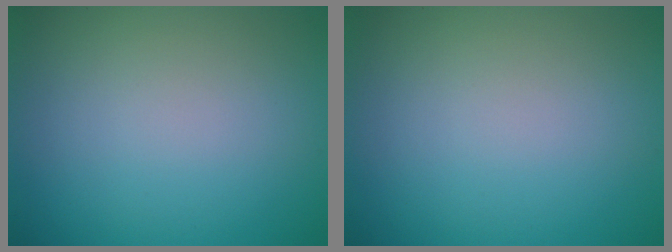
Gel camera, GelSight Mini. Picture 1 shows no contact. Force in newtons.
{"total": 0.0}